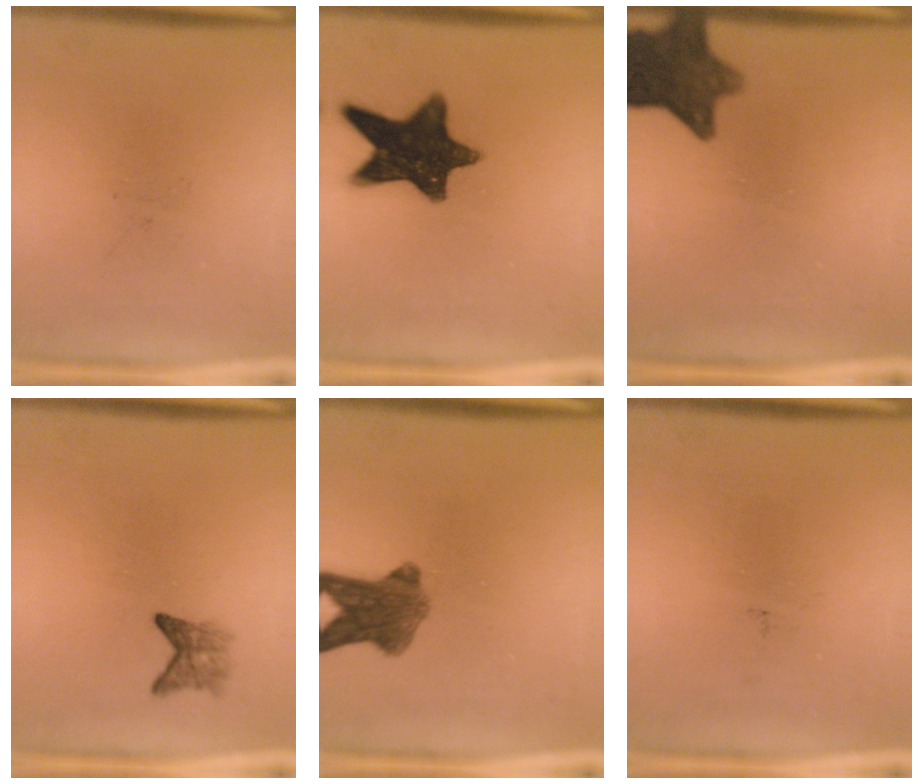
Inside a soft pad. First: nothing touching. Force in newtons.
{"total": 13.4}
{"total": 10.6}
{"total": 2.3}
{"total": 7.3}
{"total": 0.0}